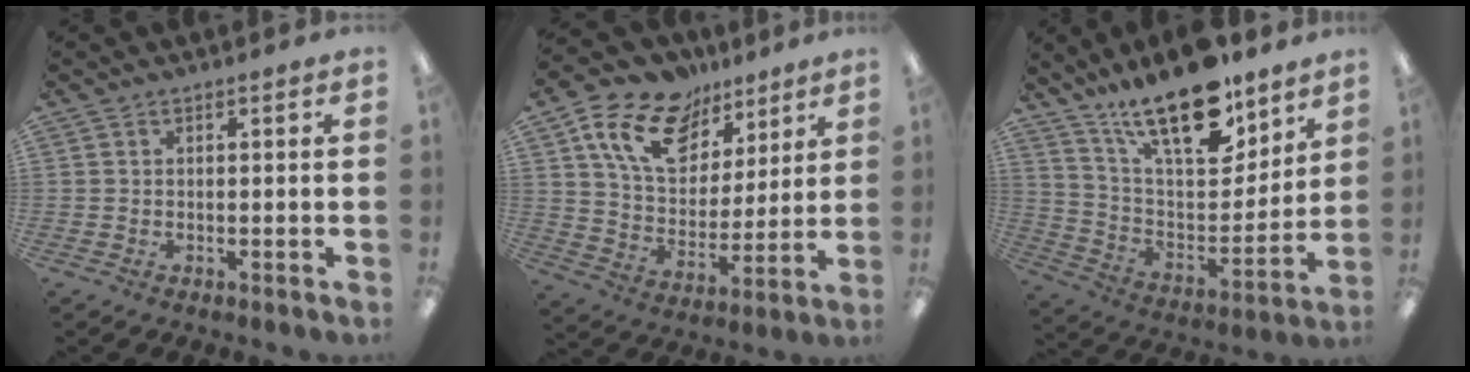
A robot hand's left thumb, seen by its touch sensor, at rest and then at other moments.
{"total": 16.4, "force": [9.8, 10.6, 7.9], "torque": [-0.143, -0.040, 0.184]}
{"total": 21.2, "force": [15.6, 7.7, 12.2], "torque": [-0.206, -0.103, 0.269]}